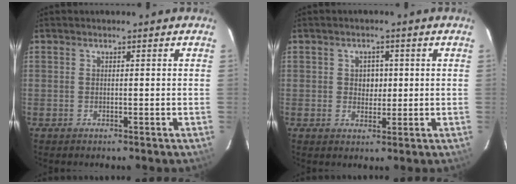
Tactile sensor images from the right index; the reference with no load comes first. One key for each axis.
{"total": 3.1, "fx": 0.3, "fy": 2.6, "fz": 1.5, "tx": -0.020, "ty": 0.007, "tz": 0.005}